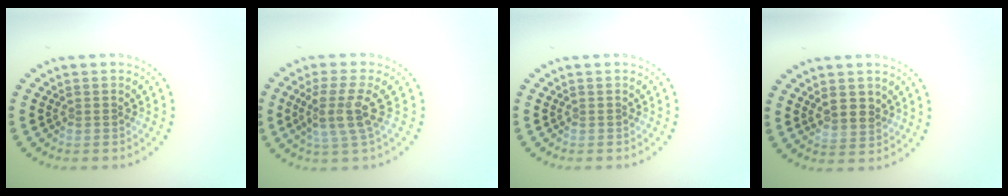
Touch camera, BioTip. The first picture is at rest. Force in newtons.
{"total": 3.8, "press": 2.9, "slide": 2.4}
{"total": 0.0}
{"total": 1.6, "press": 1.5, "slide": 0.5}